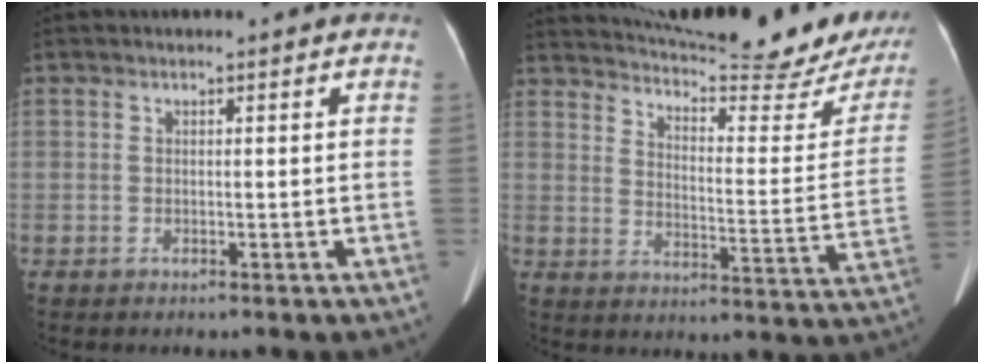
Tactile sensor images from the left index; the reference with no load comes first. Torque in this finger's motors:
{"motor_torque": [0.23, -0.78, 0.37, 0.08]}